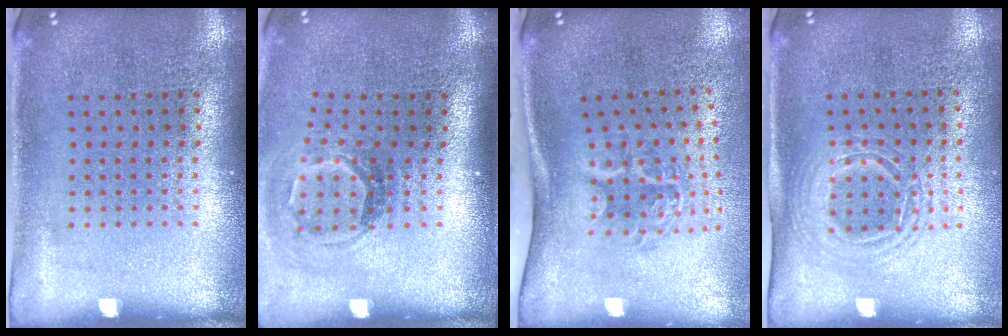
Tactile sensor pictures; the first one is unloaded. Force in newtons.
{"total": 1.9, "press": 1.3, "slide": 1.4}
{"total": 2.0, "press": 1.3, "slide": 1.6}
{"total": 1.5, "press": 1.3, "slide": 0.8}